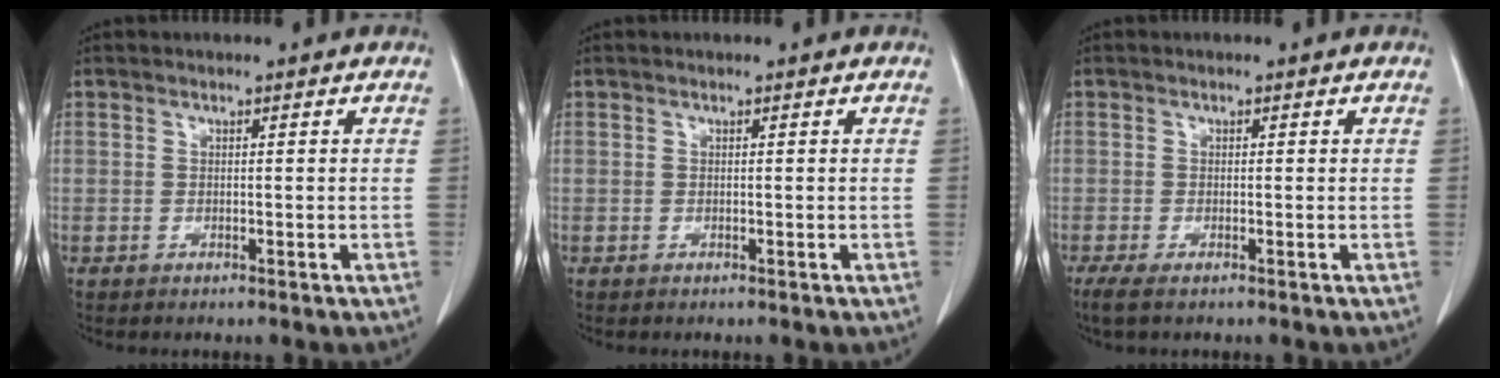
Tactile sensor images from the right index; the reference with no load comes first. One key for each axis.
{"total": 0.0}
{"total": 2.0, "fx": -1.2, "fy": 0.4, "fz": 1.5, "tx": -0.033, "ty": -0.006, "tz": -0.024}